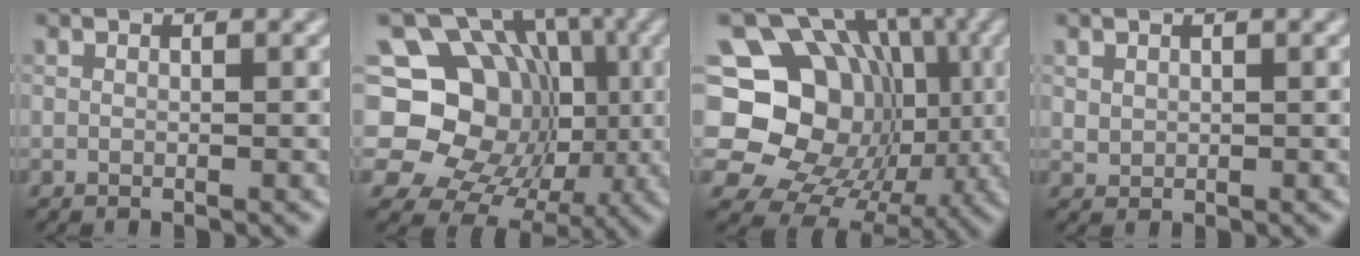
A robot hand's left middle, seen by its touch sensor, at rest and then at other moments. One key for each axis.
{"total": 15.7, "fx": 0.2, "fy": 13.6, "fz": 7.9, "tx": -0.121, "ty": 0.027, "tz": -0.029}
{"total": 19.4, "fx": 0.9, "fy": 16.9, "fz": 9.4, "tx": -0.161, "ty": 0.035, "tz": -0.008}
{"total": 0.9, "fx": 0.4, "fy": 0.7, "fz": 0.2, "tx": -0.007, "ty": -0.003, "tz": 0.014}